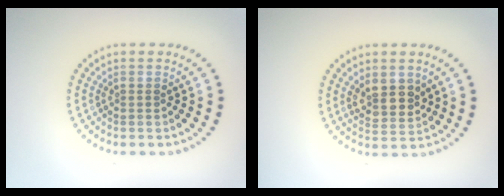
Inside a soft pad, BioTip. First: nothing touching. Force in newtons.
{"total": 2.8, "press": 2.6, "slide": 1.2}